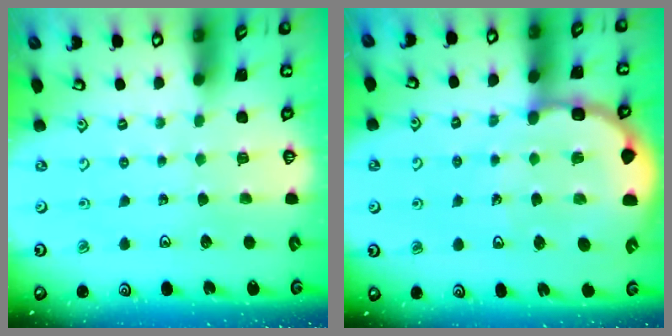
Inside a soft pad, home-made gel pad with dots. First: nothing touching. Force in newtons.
{"total": 11.3, "press": 10.9, "slide": 2.6}